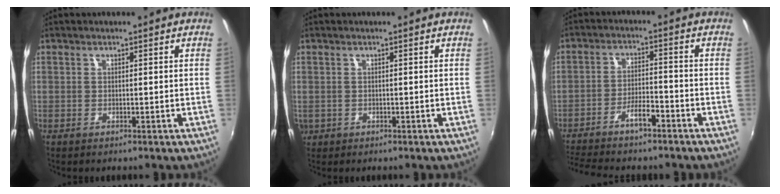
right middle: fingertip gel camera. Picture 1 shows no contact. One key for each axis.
{"total": 2.1, "fx": -0.4, "fy": 1.9, "fz": 0.8, "tx": -0.016, "ty": -0.004, "tz": -0.004}
{"total": 8.8, "fx": -7.3, "fy": 1.8, "fz": 4.7, "tx": -0.103, "ty": 0.006, "tz": -0.124}